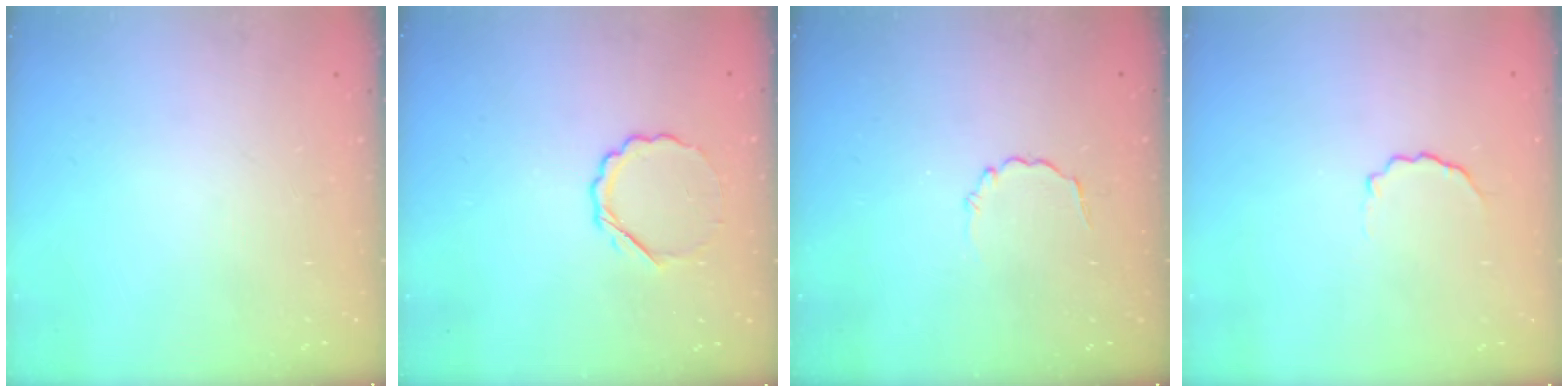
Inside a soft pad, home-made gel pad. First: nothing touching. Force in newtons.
{"total": 5.2, "press": 5.0, "slide": 1.2}
{"total": 2.1, "press": 1.9, "slide": 0.9}
{"total": 3.2, "press": 3.2, "slide": 0.7}